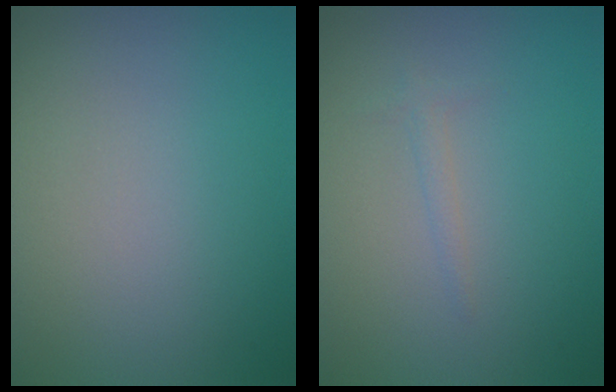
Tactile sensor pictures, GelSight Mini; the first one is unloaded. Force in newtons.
{"total": 1.0, "press": 1.0, "slide": 0.1}